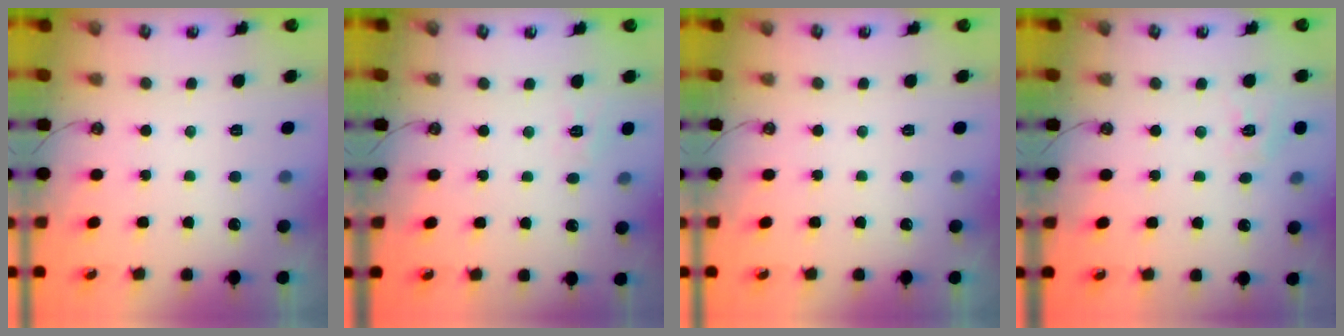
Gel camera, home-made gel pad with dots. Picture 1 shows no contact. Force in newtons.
{"total": 2.8, "press": 2.8, "slide": 0.5}
{"total": 0.0}
{"total": 7.1, "press": 7.1, "slide": 0.7}